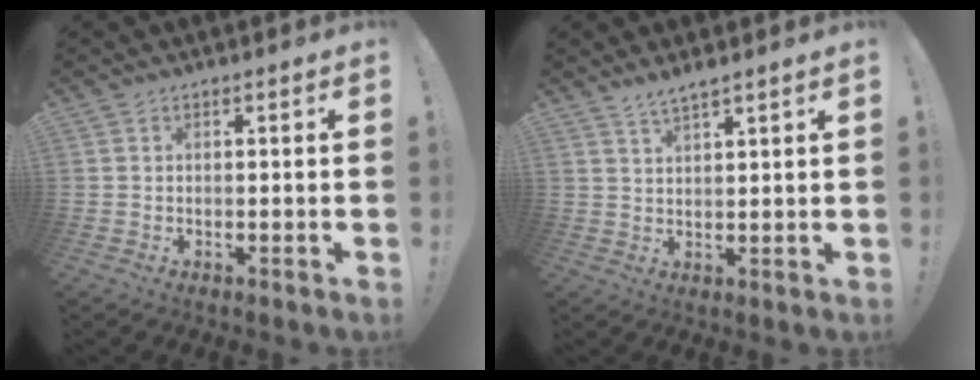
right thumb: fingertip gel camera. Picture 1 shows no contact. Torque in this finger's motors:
{"motor_torque": [0.01, -0.01, 0.05, 0.05, 0.00]}